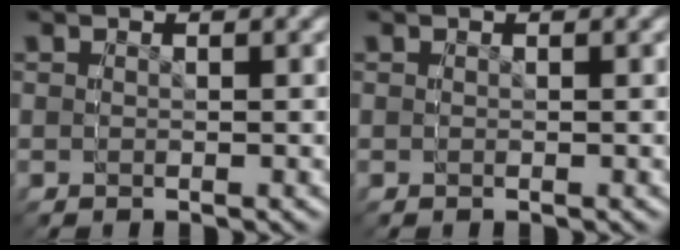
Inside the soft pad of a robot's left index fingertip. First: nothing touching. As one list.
[{"total": 0.0}]